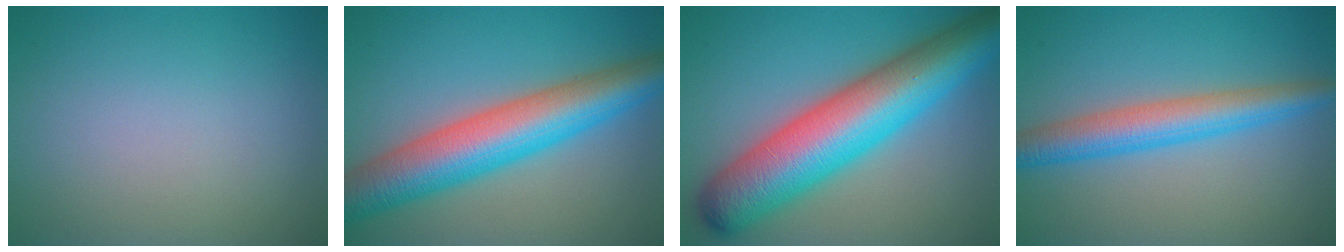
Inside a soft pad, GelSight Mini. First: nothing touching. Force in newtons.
{"total": 9.7, "press": 9.6, "slide": 0.4}
{"total": 12.9, "press": 12.9, "slide": 0.2}
{"total": 5.0, "press": 5.0, "slide": 0.1}